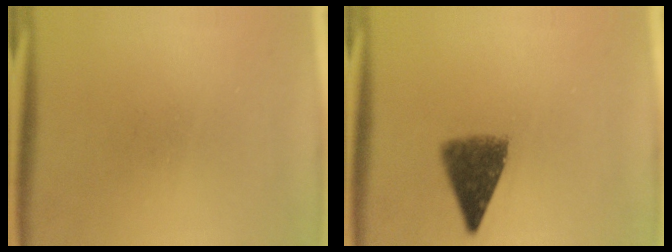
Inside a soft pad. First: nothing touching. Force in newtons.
{"total": 7.2}